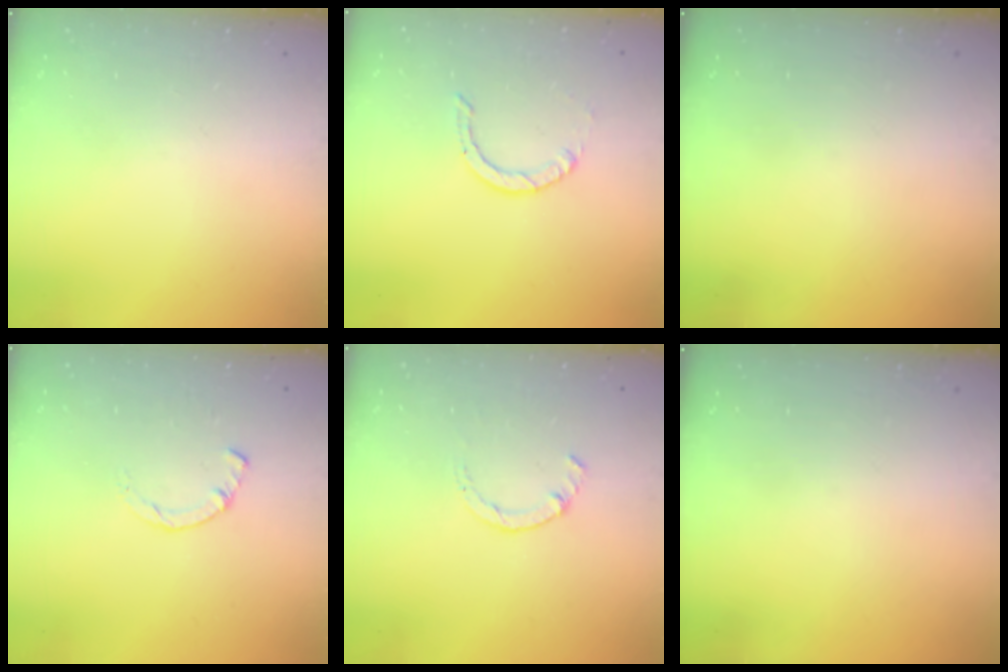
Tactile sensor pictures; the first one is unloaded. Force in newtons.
{"total": 0.9, "press": 0.9, "slide": 0.1}
{"total": 0.0}
{"total": 2.3, "press": 2.3, "slide": 0.1}
{"total": 2.2, "press": 2.1, "slide": 0.4}
{"total": 0.0}